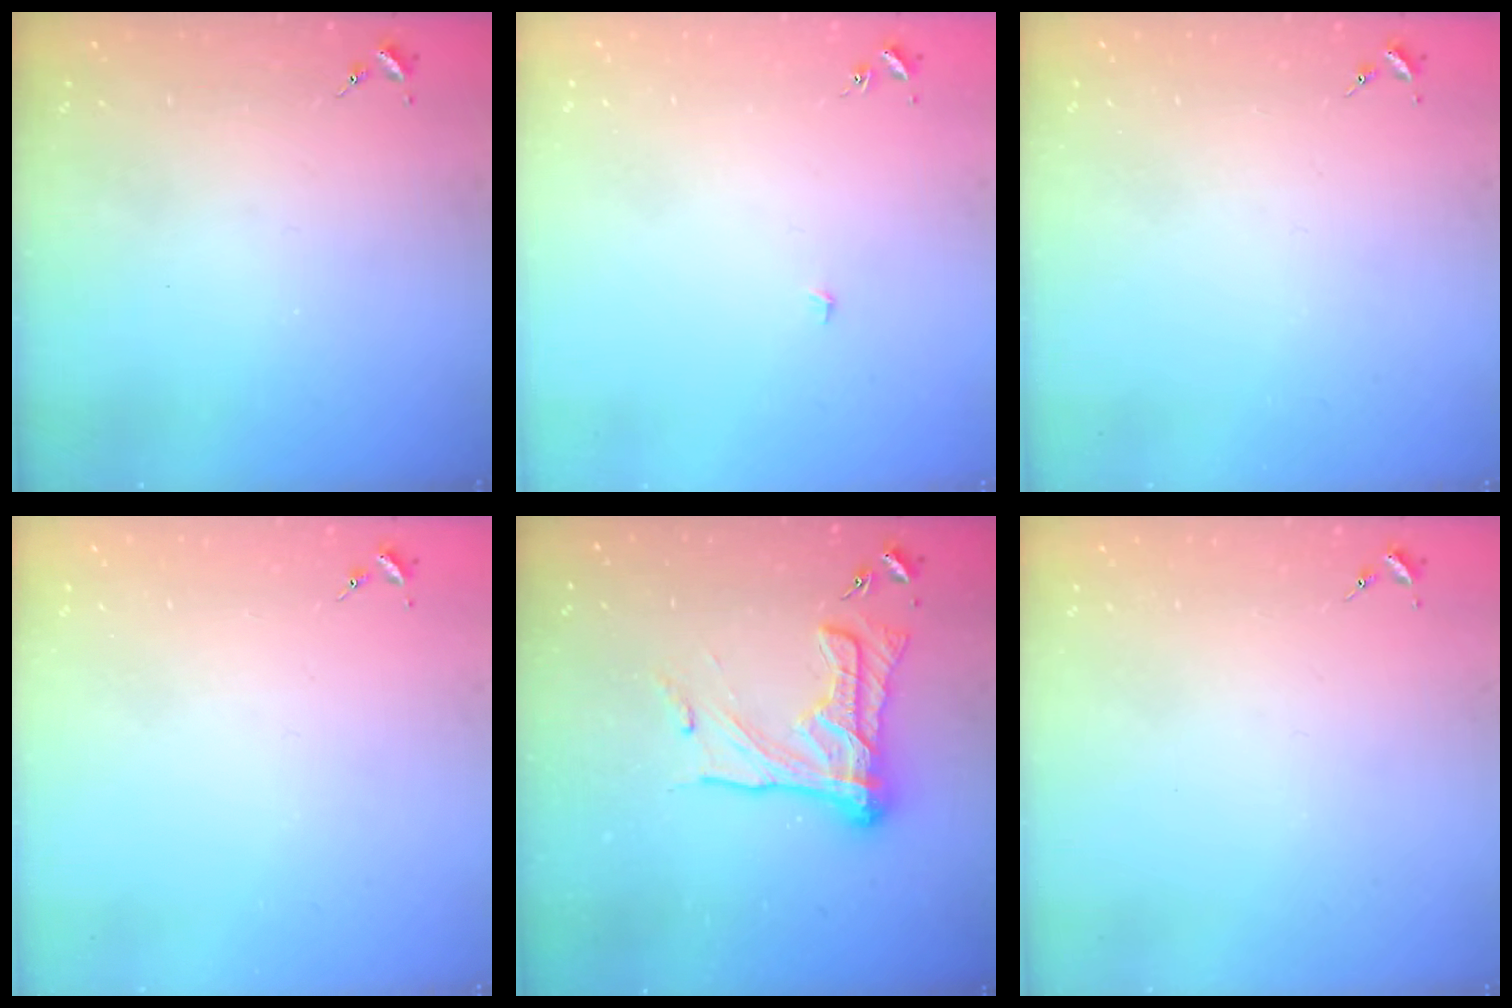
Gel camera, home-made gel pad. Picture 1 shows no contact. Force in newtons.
{"total": 2.3, "press": 2.3, "slide": 0.1}
{"total": 0.0}
{"total": 0.0}
{"total": 19.1, "press": 19.0, "slide": 1.7}
{"total": 0.0}